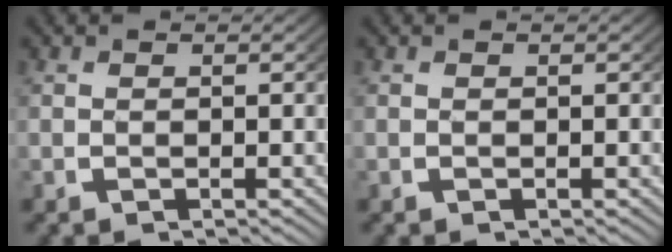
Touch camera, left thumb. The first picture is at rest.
{"total": 0.0}